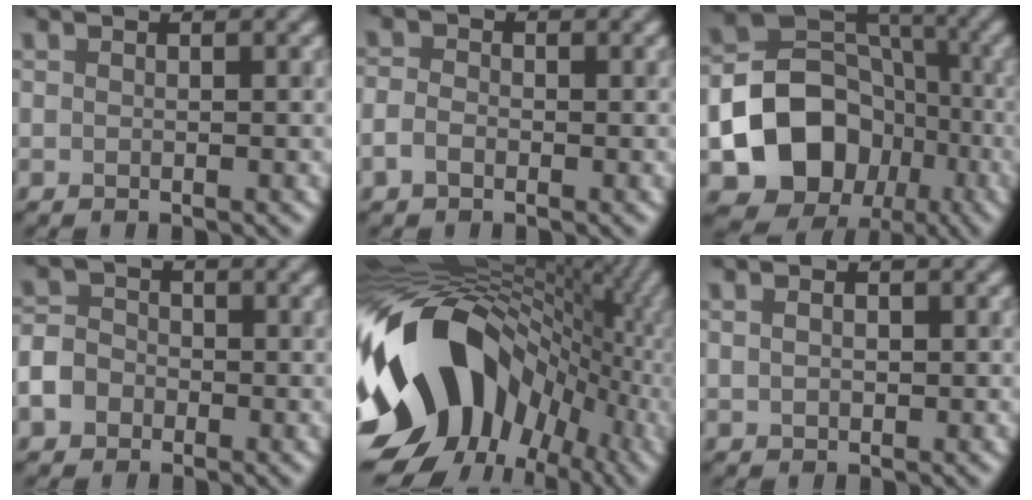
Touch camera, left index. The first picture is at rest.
{"total": 1.8, "force": [-0.8, 1.2, 1.0], "torque": [-0.021, 0.002, -0.022]}
{"total": 12.6, "force": [-4.1, 10.2, 6.1], "torque": [-0.100, -0.015, -0.083]}
{"total": 3.6, "force": [-1.6, 2.9, 1.4], "torque": [-0.019, -0.003, -0.036]}
{"total": 17.4, "force": [-2.1, 13.1, 11.3], "torque": [-0.198, 0.009, -0.048]}
{"total": 2.0, "force": [0.8, 1.3, 1.3], "torque": [-0.019, 0.015, 0.006]}